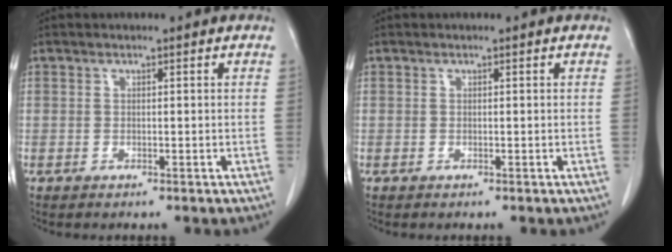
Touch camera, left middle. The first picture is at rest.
{"total": 0.0}